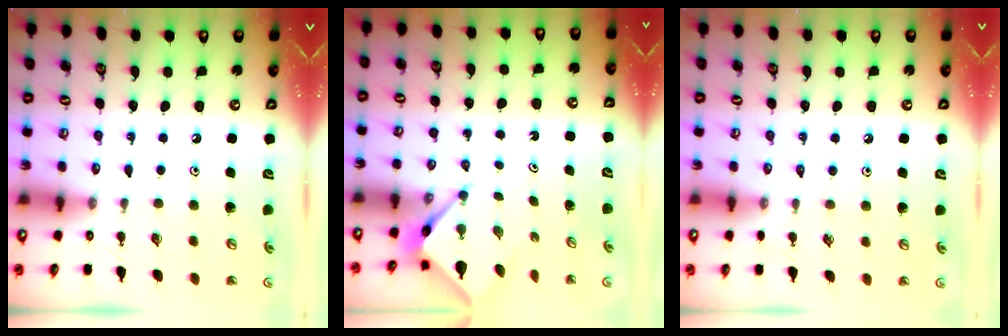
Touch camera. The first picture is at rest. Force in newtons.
{"total": 3.9, "press": 3.9, "slide": 0.2}
{"total": 2.8, "press": 2.7, "slide": 0.5}